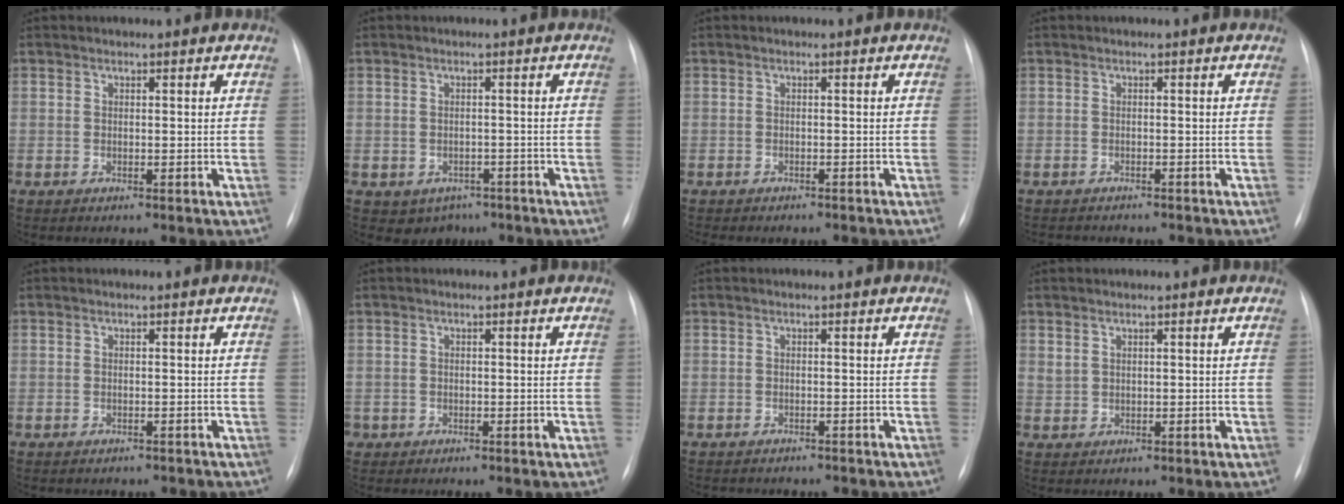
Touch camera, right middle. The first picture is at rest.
{"total": 4.0, "force": [-2.3, 3.1, 0.9], "torque": [-0.005, 0.008, -0.023]}
{"total": 6.3, "force": [-5.5, 1.8, 2.4], "torque": [-0.028, 0.001, -0.065]}
{"total": 5.7, "force": [-5.2, 1.6, 1.8], "torque": [-0.022, -0.001, -0.065]}
{"total": 3.1, "force": [-2.8, 1.3, 0.6], "torque": [-0.010, 0.000, -0.031]}
{"total": 0.7, "force": [-0.4, 0.6, 0.0], "torque": [-0.003, 0.003, -0.005]}
{"total": 5.2, "force": [-4.7, 1.8, 1.5], "torque": [-0.017, 0.001, -0.054]}
{"total": 1.2, "force": [0.7, 0.7, 0.5], "torque": [-0.007, 0.005, 0.019]}